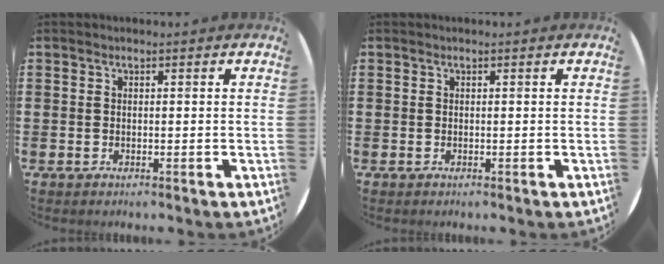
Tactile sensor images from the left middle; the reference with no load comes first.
{"total": 0.0}